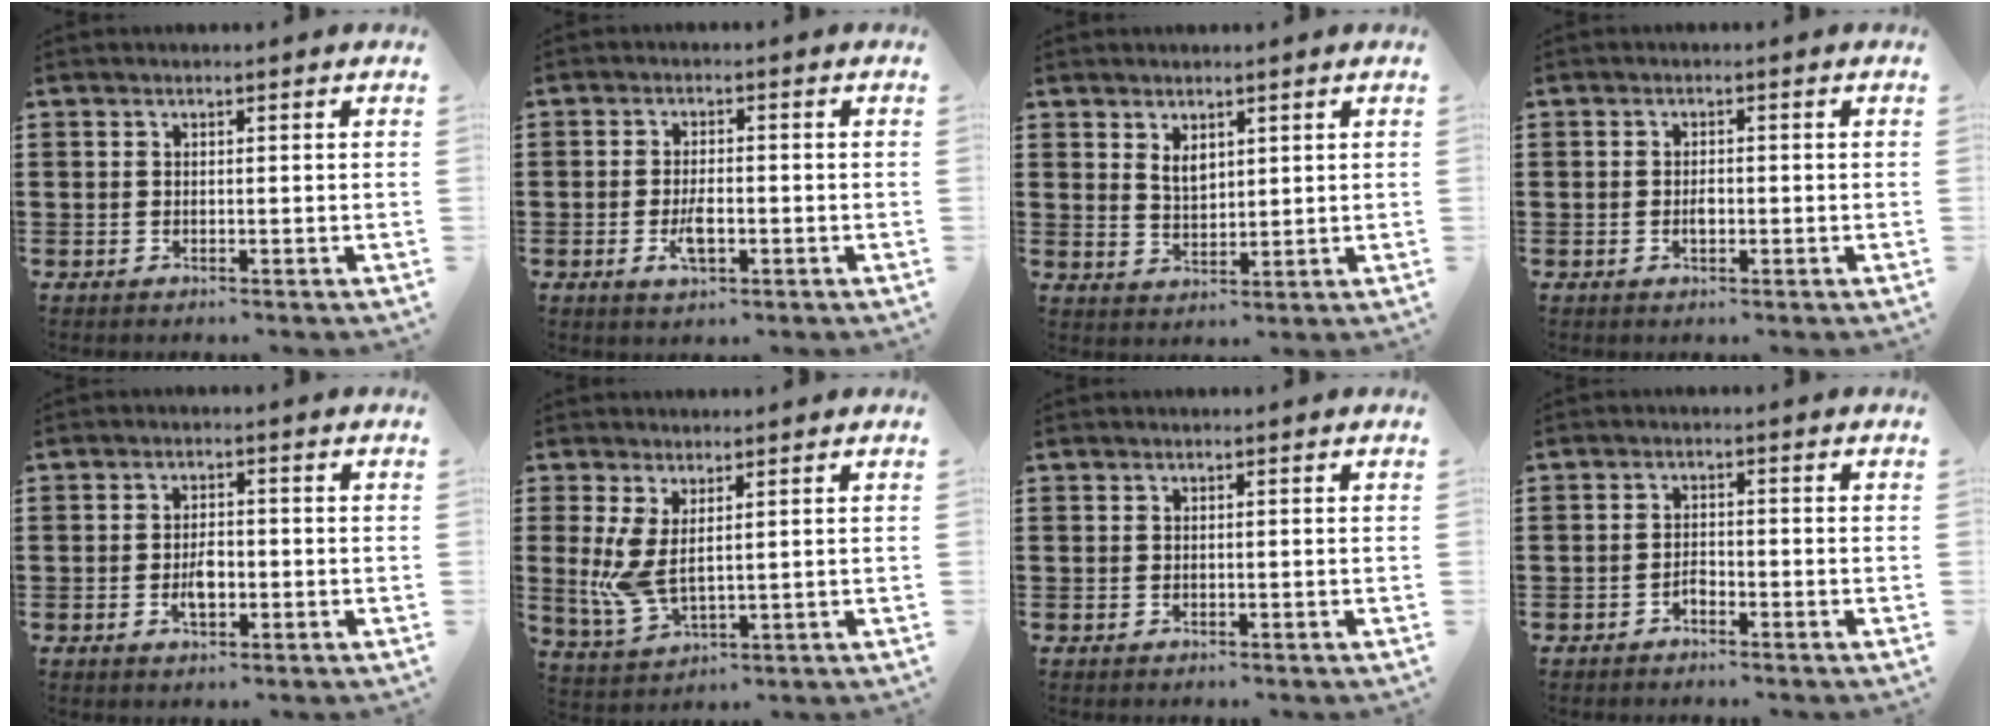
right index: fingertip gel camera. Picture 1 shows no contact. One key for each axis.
{"total": 3.8, "fx": -1.2, "fy": 1.5, "fz": 3.2, "tx": -0.069, "ty": -0.001, "tz": -0.025}
{"total": 3.0, "fx": 1.9, "fy": 1.6, "fz": 1.7, "tx": -0.029, "ty": 0.001, "tz": 0.033}
{"total": 1.5, "fx": -0.3, "fy": 0.8, "fz": 1.3, "tx": -0.023, "ty": 0.002, "tz": -0.006}
{"total": 3.3, "fx": -0.8, "fy": 1.6, "fz": 2.8, "tx": -0.057, "ty": 0.001, "tz": -0.016}
{"total": 5.4, "fx": 1.5, "fy": 2.2, "fz": 4.7, "tx": -0.124, "ty": -0.008, "tz": 0.025}
{"total": 0.0}
{"total": 1.6, "fx": -1.2, "fy": 0.7, "fz": 0.7, "tx": -0.018, "ty": 0.001, "tz": -0.024}